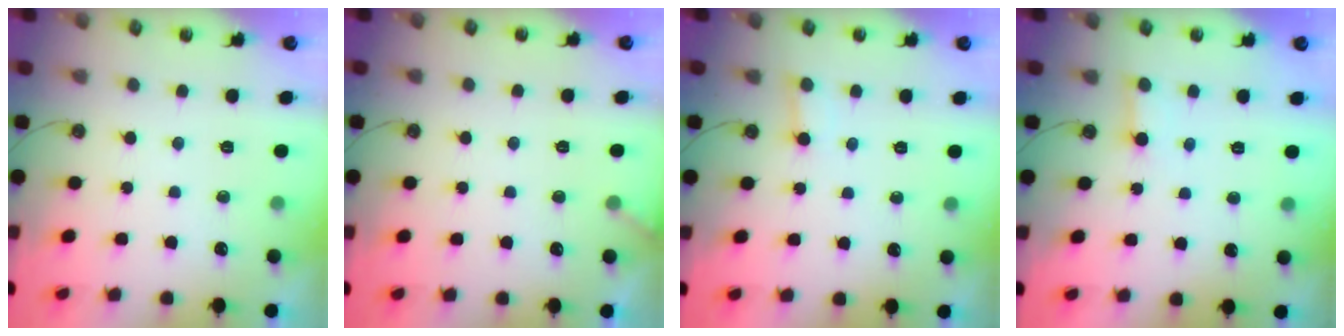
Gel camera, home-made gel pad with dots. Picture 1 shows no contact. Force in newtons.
{"total": 2.9, "press": 2.9, "slide": 0.2}
{"total": 2.9, "press": 2.9, "slide": 0.2}
{"total": 2.1, "press": 2.1, "slide": 0.1}